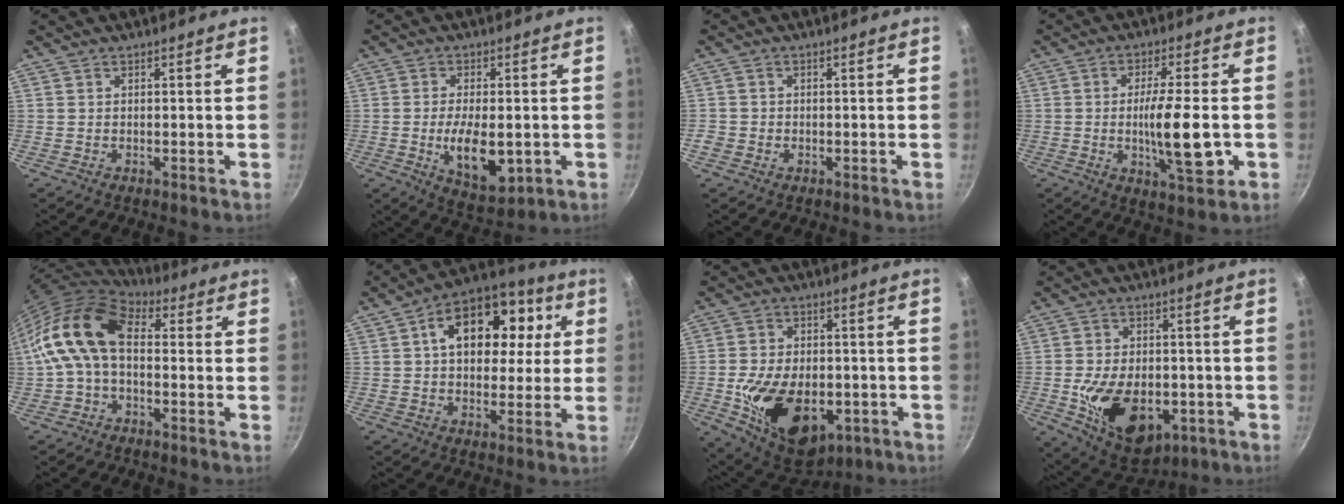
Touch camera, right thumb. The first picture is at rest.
{"total": 10.8, "force": [-1.9, 5.2, 9.3], "torque": [-0.147, -0.005, -0.019]}
{"total": 1.9, "force": [-0.8, 1.6, 0.6], "torque": [-0.011, 0.005, -0.016]}
{"total": 11.9, "force": [-2.0, 3.0, 11.3], "torque": [-0.176, 0.003, -0.032]}
{"total": 13.7, "force": [0.4, 8.7, 10.6], "torque": [-0.179, 0.035, -0.010]}
{"total": 17.7, "force": [4.1, 12.1, 12.2], "torque": [-0.153, 0.018, 0.049]}
{"total": 20.0, "force": [-5.1, 12.7, 14.6], "torque": [-0.228, 0.016, -0.066]}
{"total": 17.0, "force": [-4.3, 10.9, 12.4], "torque": [-0.183, 0.009, -0.052]}